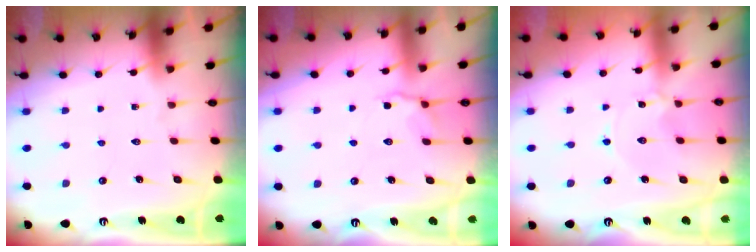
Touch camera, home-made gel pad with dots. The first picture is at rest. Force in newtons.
{"total": 4.8, "press": 4.3, "slide": 2.1}
{"total": 0.6, "press": 0.6, "slide": 0.1}